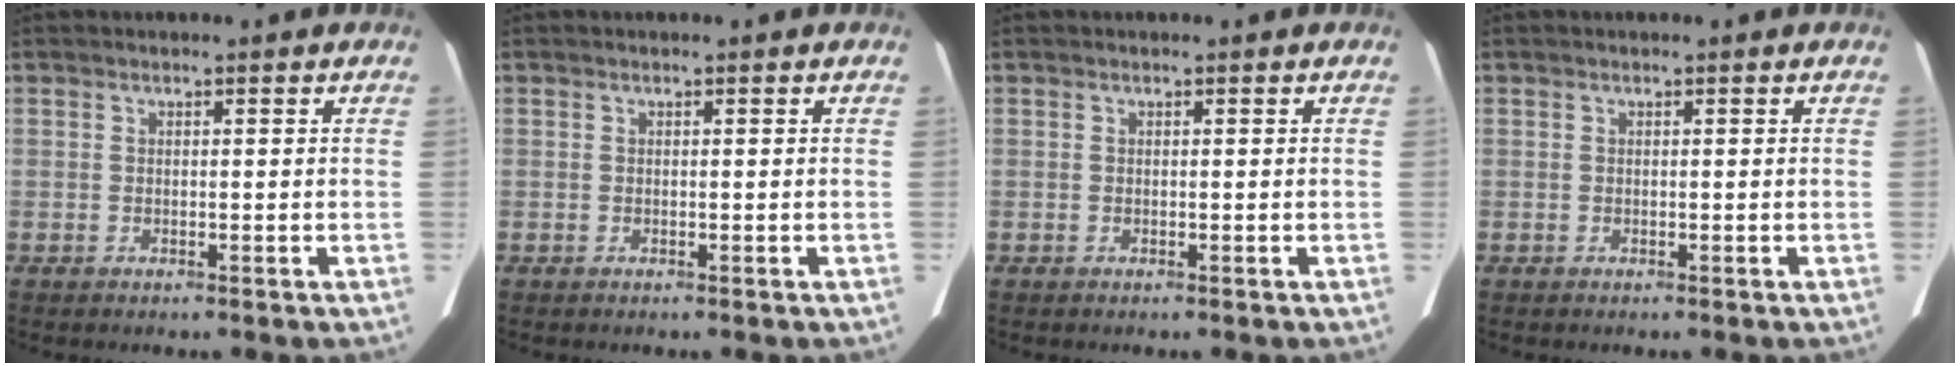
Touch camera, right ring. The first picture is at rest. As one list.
[{"total": 0.0}, {"total": 0.0}, {"total": 0.0}]